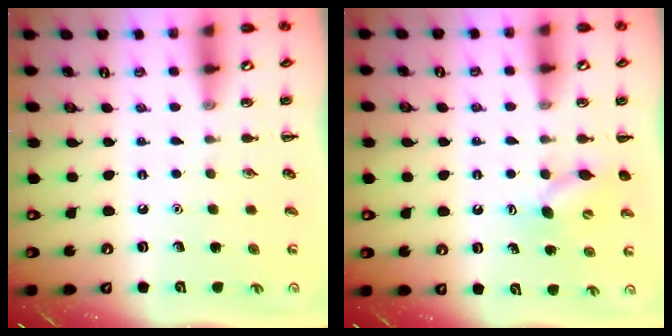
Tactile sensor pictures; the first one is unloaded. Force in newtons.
{"total": 7.7, "press": 7.6, "slide": 1.1}